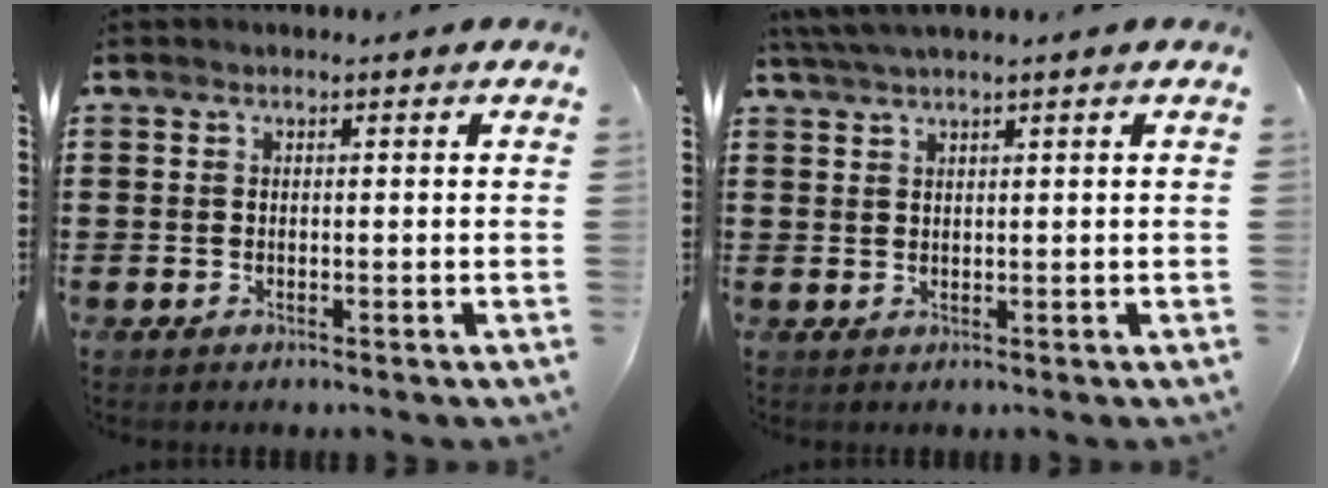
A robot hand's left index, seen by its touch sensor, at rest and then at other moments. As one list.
[{"total": 2.2, "force": [1.9, -0.2, 1.1], "torque": [-0.025, 0.002, 0.036]}]